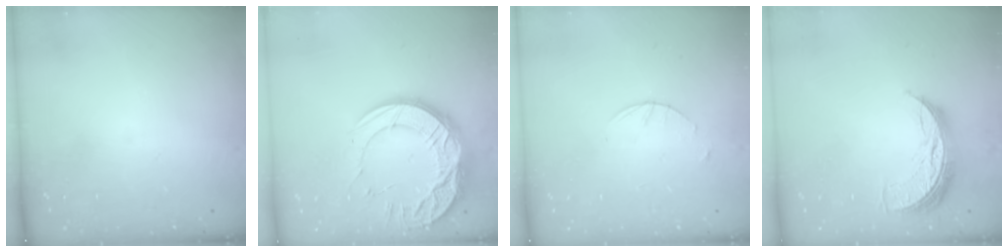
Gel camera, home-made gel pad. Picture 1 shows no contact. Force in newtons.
{"total": 18.6, "press": 18.6, "slide": 1.4}
{"total": 1.6, "press": 1.6, "slide": 0.2}
{"total": 9.9, "press": 9.9, "slide": 0.6}